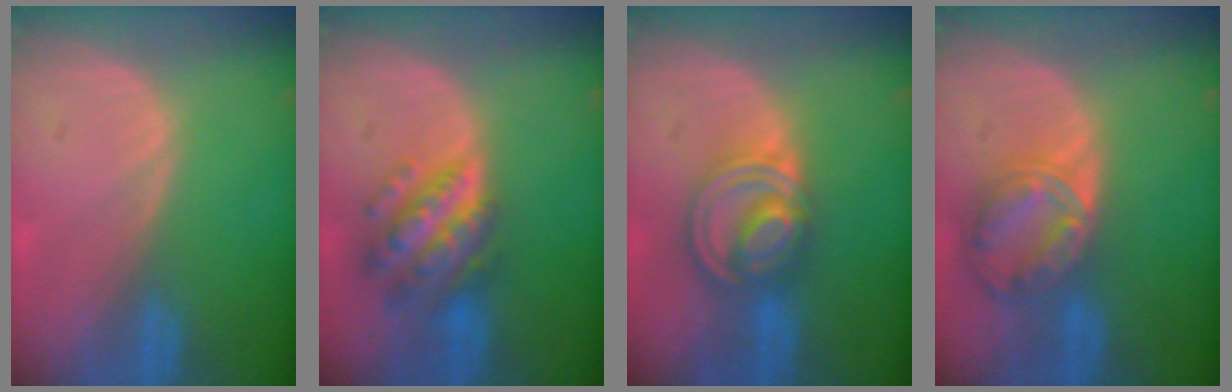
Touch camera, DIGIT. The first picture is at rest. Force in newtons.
{"total": 7.5, "press": 7.5, "slide": 0.5}
{"total": 8.0, "press": 6.8, "slide": 4.1}
{"total": 8.3, "press": 7.1, "slide": 4.4}